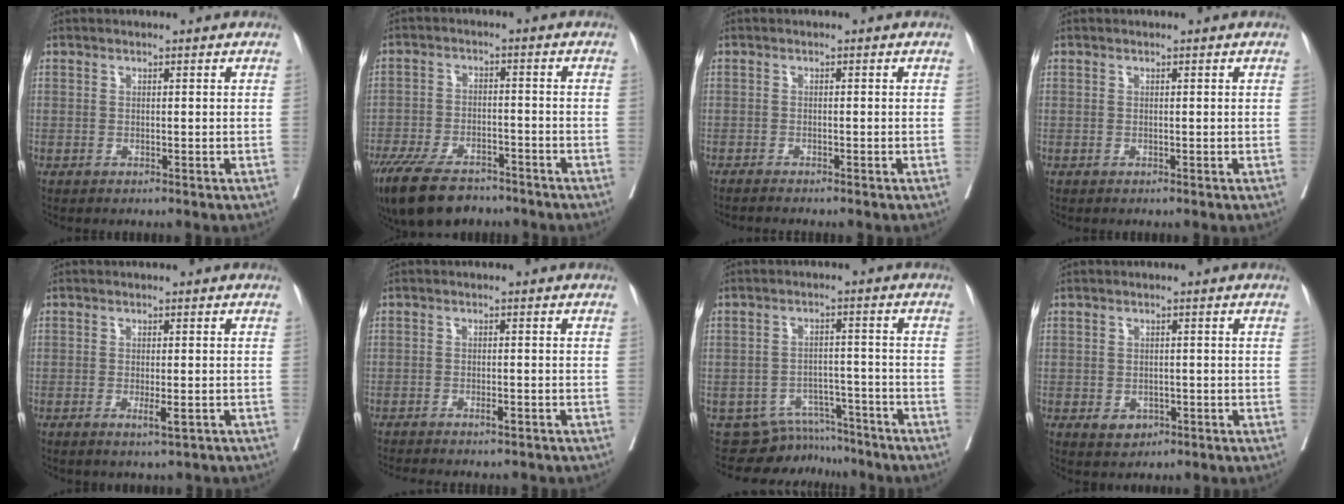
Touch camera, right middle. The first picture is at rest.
{"total": 12.7, "force": [-9.6, 4.9, 6.6], "torque": [-0.121, -0.014, -0.157]}
{"total": 2.1, "force": [-1.9, -0.1, 1.0], "torque": [-0.014, -0.001, -0.027]}
{"total": 0.0}
{"total": 2.2, "force": [-1.1, 0.5, 1.8], "torque": [-0.029, -0.001, -0.017]}
{"total": 4.4, "force": [-3.8, 0.6, 2.2], "torque": [-0.029, -0.004, -0.051]}
{"total": 8.4, "force": [-7.9, 2.8, -1.0], "torque": [0.025, 0.034, -0.108]}
{"total": 2.6, "force": [-1.2, 2.0, 1.3], "torque": [-0.014, 0.003, -0.007]}